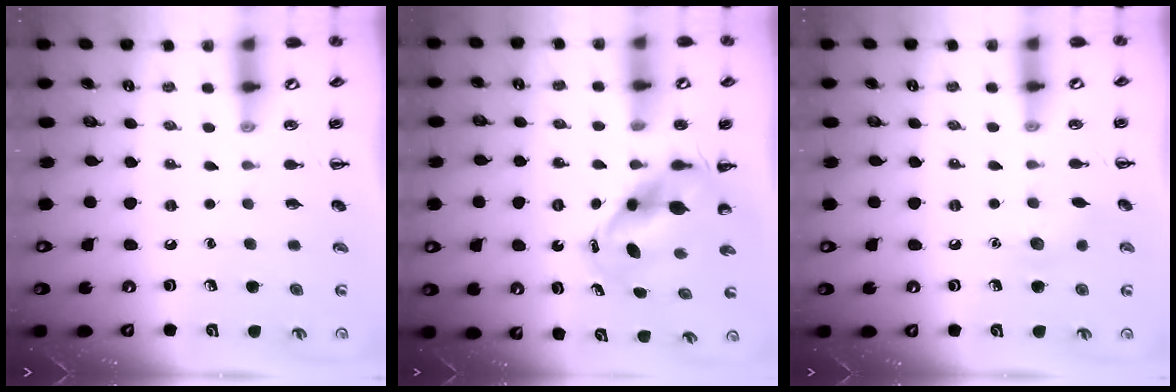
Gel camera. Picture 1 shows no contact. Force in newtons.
{"total": 6.4, "press": 6.2, "slide": 1.8}
{"total": 5.8, "press": 5.6, "slide": 1.4}